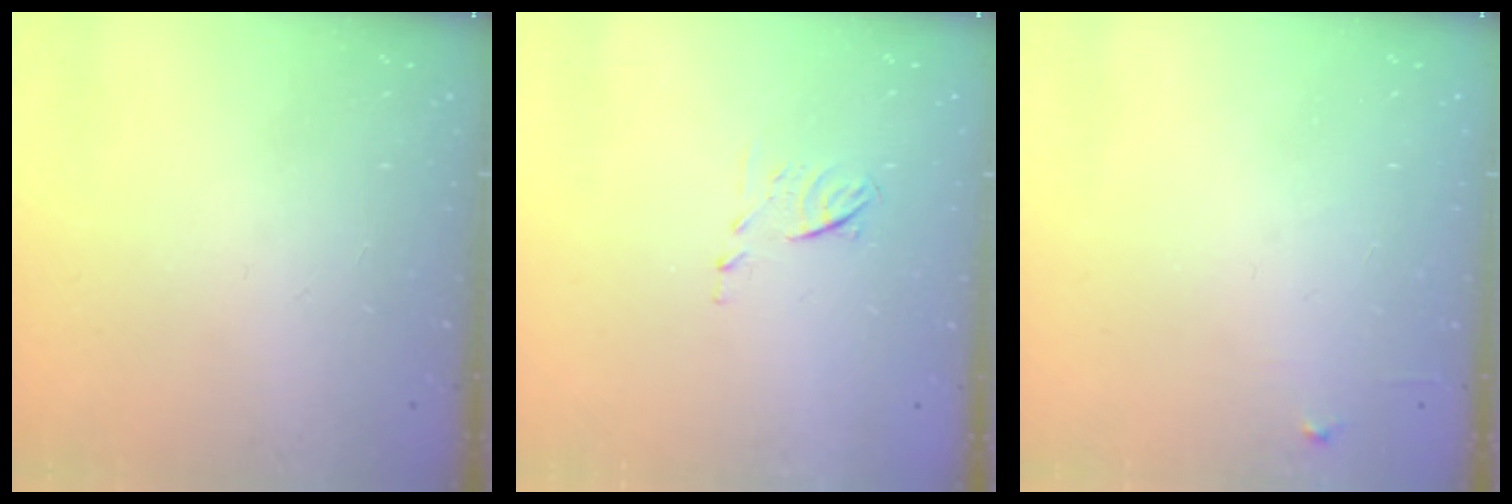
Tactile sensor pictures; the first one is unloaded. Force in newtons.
{"total": 4.8, "press": 4.7, "slide": 0.9}
{"total": 4.8, "press": 4.8, "slide": 0.7}